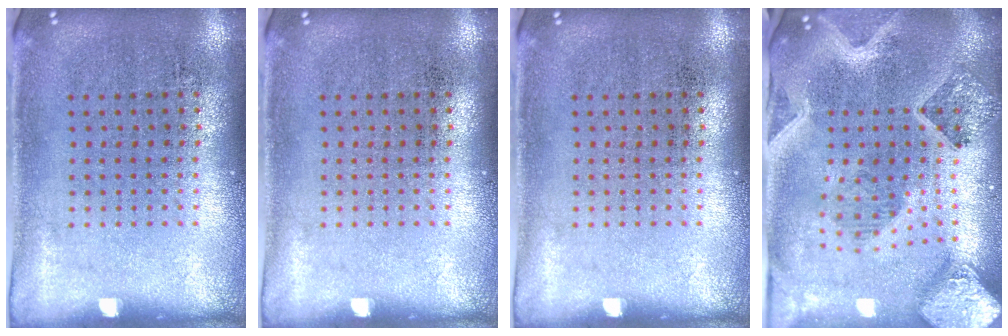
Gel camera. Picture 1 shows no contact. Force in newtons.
{"total": 0.0}
{"total": 0.0}
{"total": 3.3, "press": 2.7, "slide": 1.9}